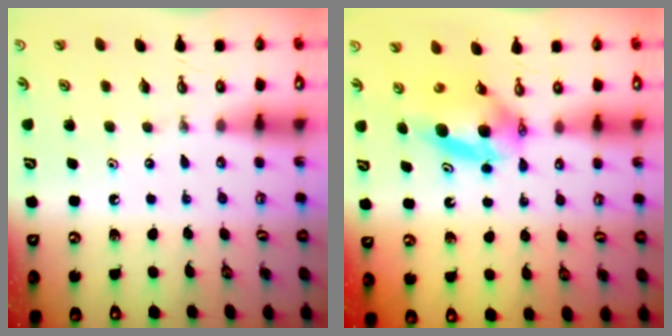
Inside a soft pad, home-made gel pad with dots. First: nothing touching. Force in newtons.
{"total": 6.8, "press": 5.7, "slide": 3.6}